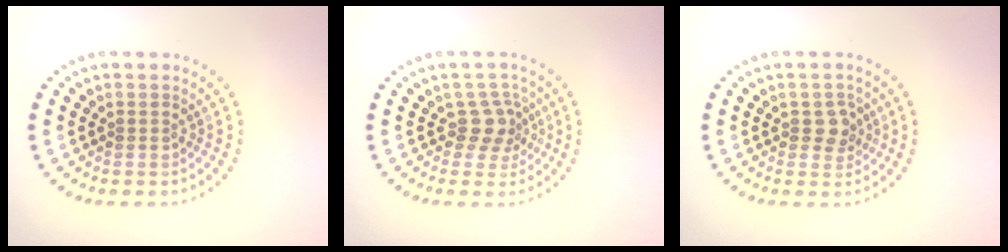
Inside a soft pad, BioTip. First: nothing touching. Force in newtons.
{"total": 2.5, "press": 1.8, "slide": 1.7}
{"total": 2.0, "press": 2.0, "slide": 0.6}